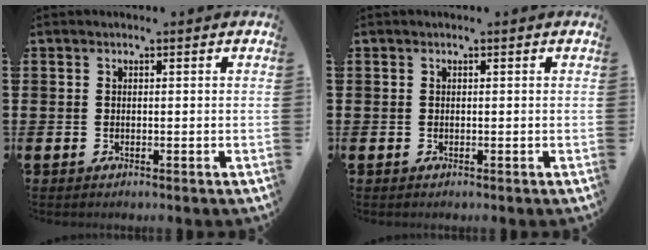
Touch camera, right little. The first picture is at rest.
{"total": 0.0}